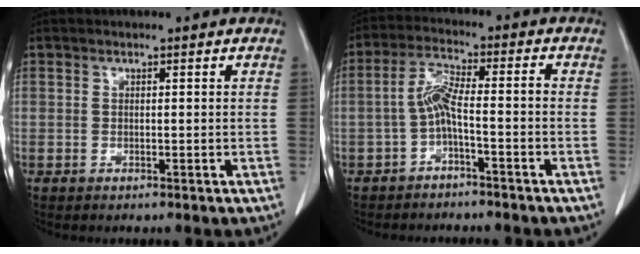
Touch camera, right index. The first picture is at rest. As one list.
[{"total": 5.2, "force": [-2.0, 0.6, 4.8], "torque": [-0.101, 0.021, -0.037]}]